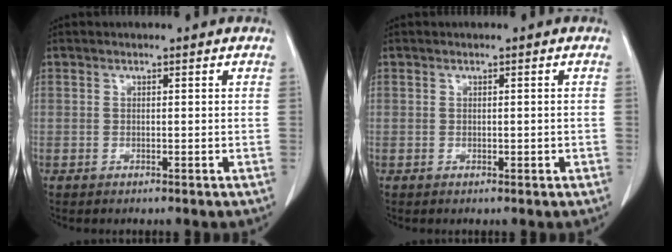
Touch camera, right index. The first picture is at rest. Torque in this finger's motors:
{"motor_torque": [0.02, 0.08, 0.03, 0.06]}